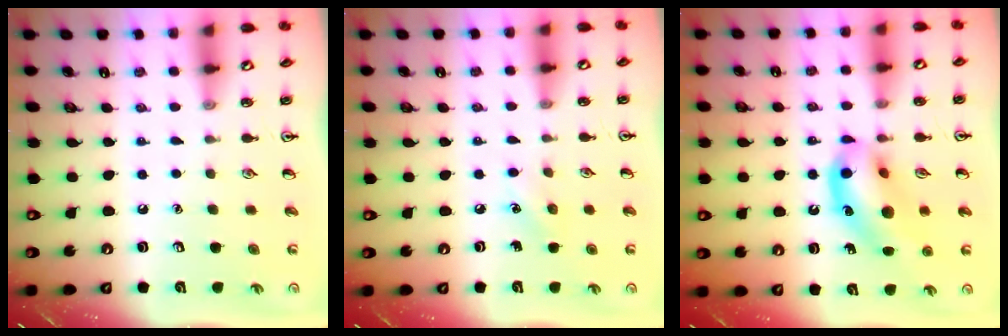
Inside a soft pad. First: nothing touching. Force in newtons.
{"total": 4.8, "press": 4.6, "slide": 1.4}
{"total": 14.3, "press": 13.9, "slide": 3.3}